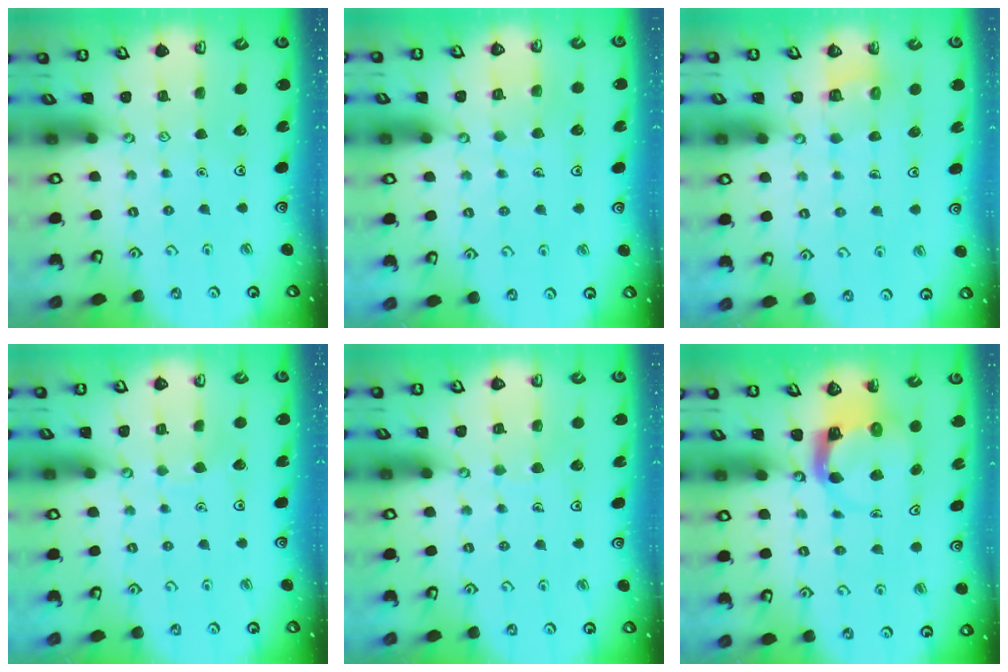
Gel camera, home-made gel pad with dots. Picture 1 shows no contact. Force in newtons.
{"total": 4.0, "press": 3.9, "slide": 0.3}
{"total": 3.2, "press": 3.2, "slide": 0.2}
{"total": 2.9, "press": 2.9, "slide": 0.2}
{"total": 5.4, "press": 5.4, "slide": 0.4}
{"total": 4.0, "press": 4.0, "slide": 0.4}